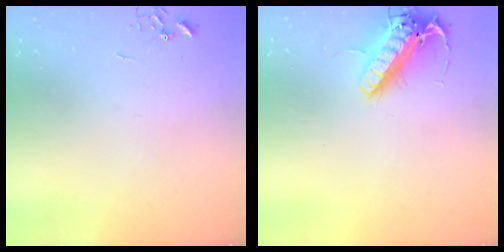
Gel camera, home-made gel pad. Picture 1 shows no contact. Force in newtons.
{"total": 16.2, "press": 15.9, "slide": 3.2}